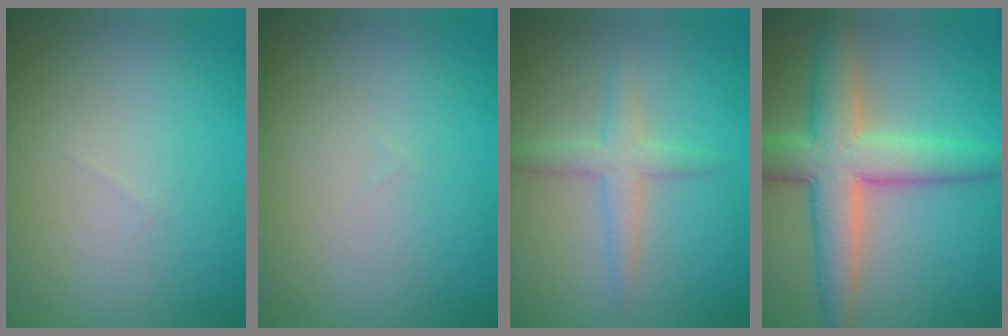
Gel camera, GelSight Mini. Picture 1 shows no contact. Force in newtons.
{"total": 0.0}
{"total": 2.4, "press": 2.4, "slide": 0.0}
{"total": 7.1, "press": 7.1, "slide": 0.2}